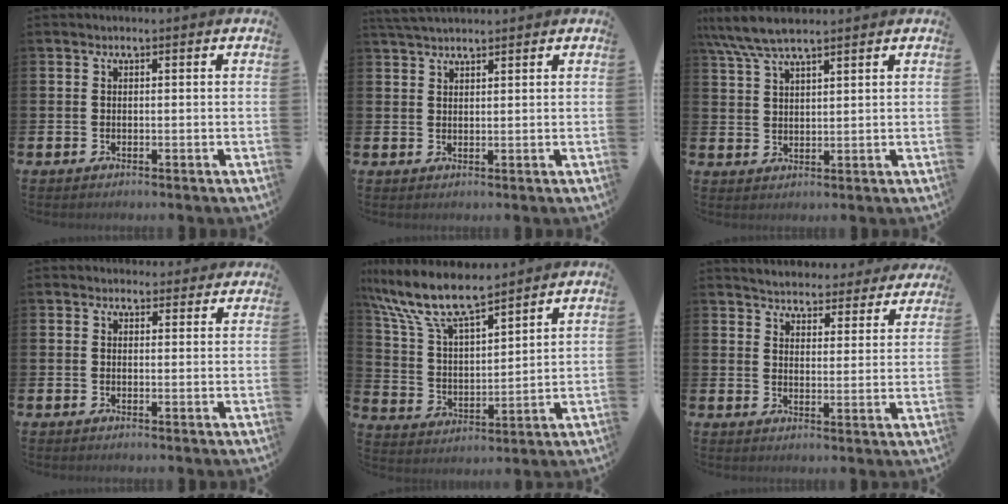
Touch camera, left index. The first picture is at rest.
{"total": 2.8, "force": [2.7, 0.6, 0.8], "torque": [-0.015, -0.006, 0.049]}
{"total": 6.7, "force": [5.8, 1.2, 3.1], "torque": [-0.069, -0.017, 0.105]}
{"total": 2.0, "force": [1.8, 0.9, -0.1], "torque": [0.019, -0.007, 0.029]}
{"total": 10.3, "force": [9.1, 2.2, 4.2], "torque": [-0.121, -0.047, 0.163]}
{"total": 4.3, "force": [4.3, 0.6, 0.0], "torque": [-0.014, -0.036, 0.071]}